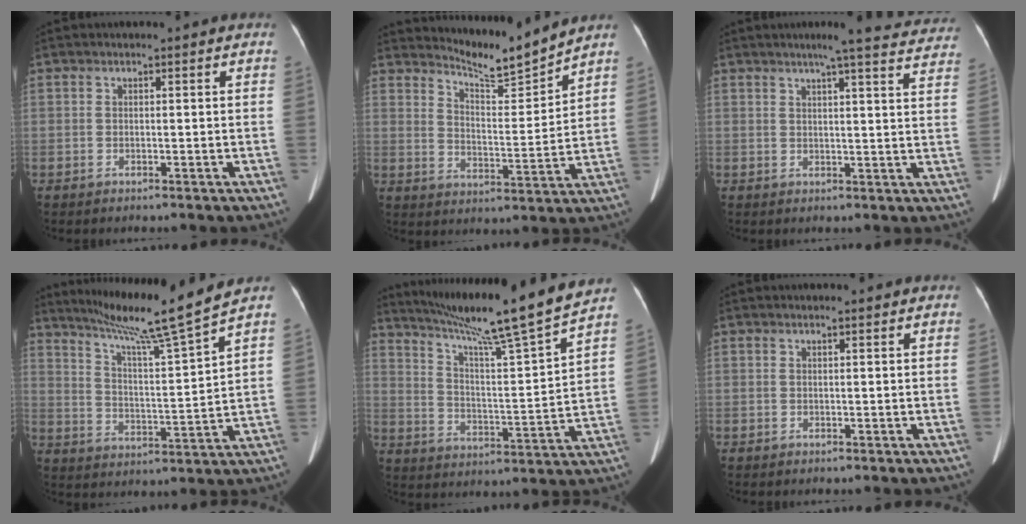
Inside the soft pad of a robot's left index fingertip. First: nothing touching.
{"total": 7.9, "force": [7.8, -1.4, 0.3], "torque": [-0.023, -0.034, 0.134]}
{"total": 16.6, "force": [15.0, 1.2, 7.2], "torque": [-0.081, -0.017, 0.160]}
{"total": 14.3, "force": [11.9, -3.0, 7.4], "torque": [-0.123, -0.027, 0.188]}
{"total": 19.6, "force": [16.5, -2.3, 10.2], "torque": [-0.173, -0.031, 0.242]}
{"total": 1.0, "force": [1.0, 0.1, 0.3], "torque": [-0.013, 0.009, 0.012]}